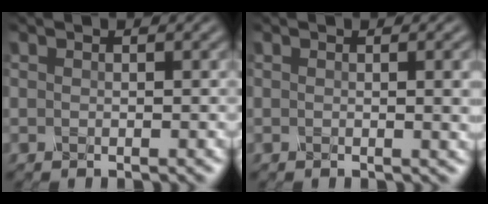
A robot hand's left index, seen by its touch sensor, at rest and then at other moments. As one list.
[{"total": 2.1, "force": [0.3, 0.4, 2.0], "torque": [-0.022, -0.004, 0.006]}]